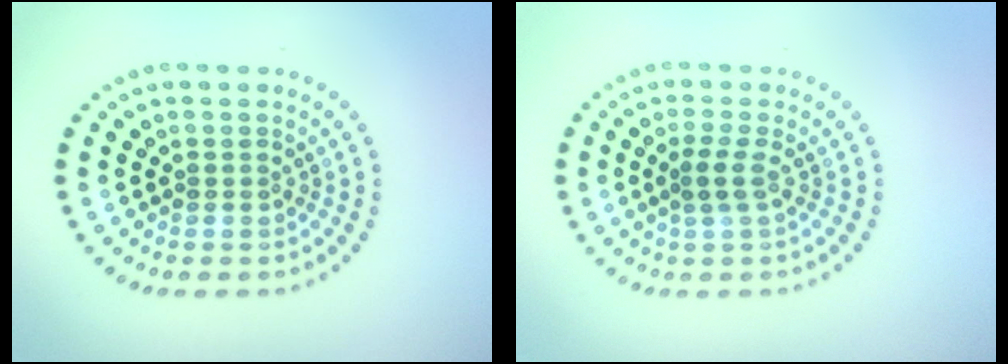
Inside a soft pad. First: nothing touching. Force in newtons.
{"total": 1.4, "press": 1.1, "slide": 0.8}